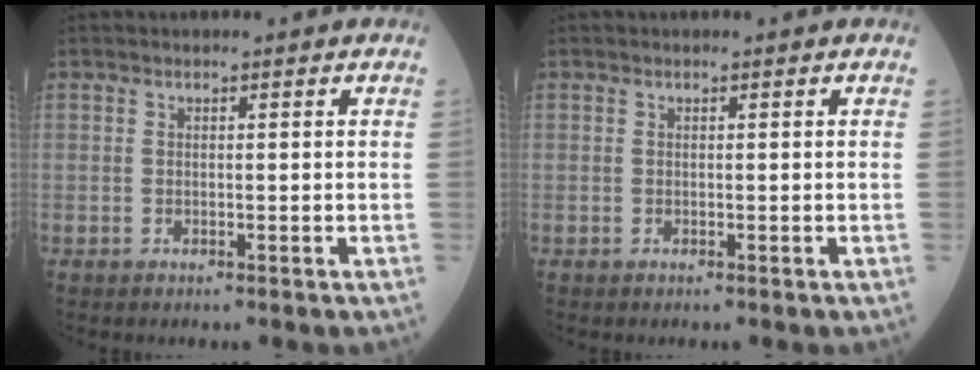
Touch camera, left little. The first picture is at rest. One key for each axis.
{"total": 0.0}